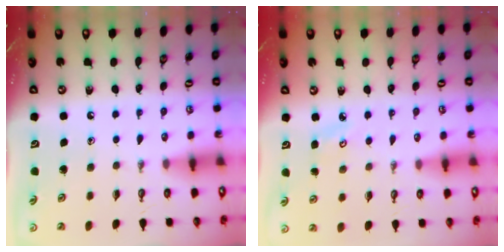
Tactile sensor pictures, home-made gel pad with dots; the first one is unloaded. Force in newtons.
{"total": 3.7, "press": 3.7, "slide": 0.5}